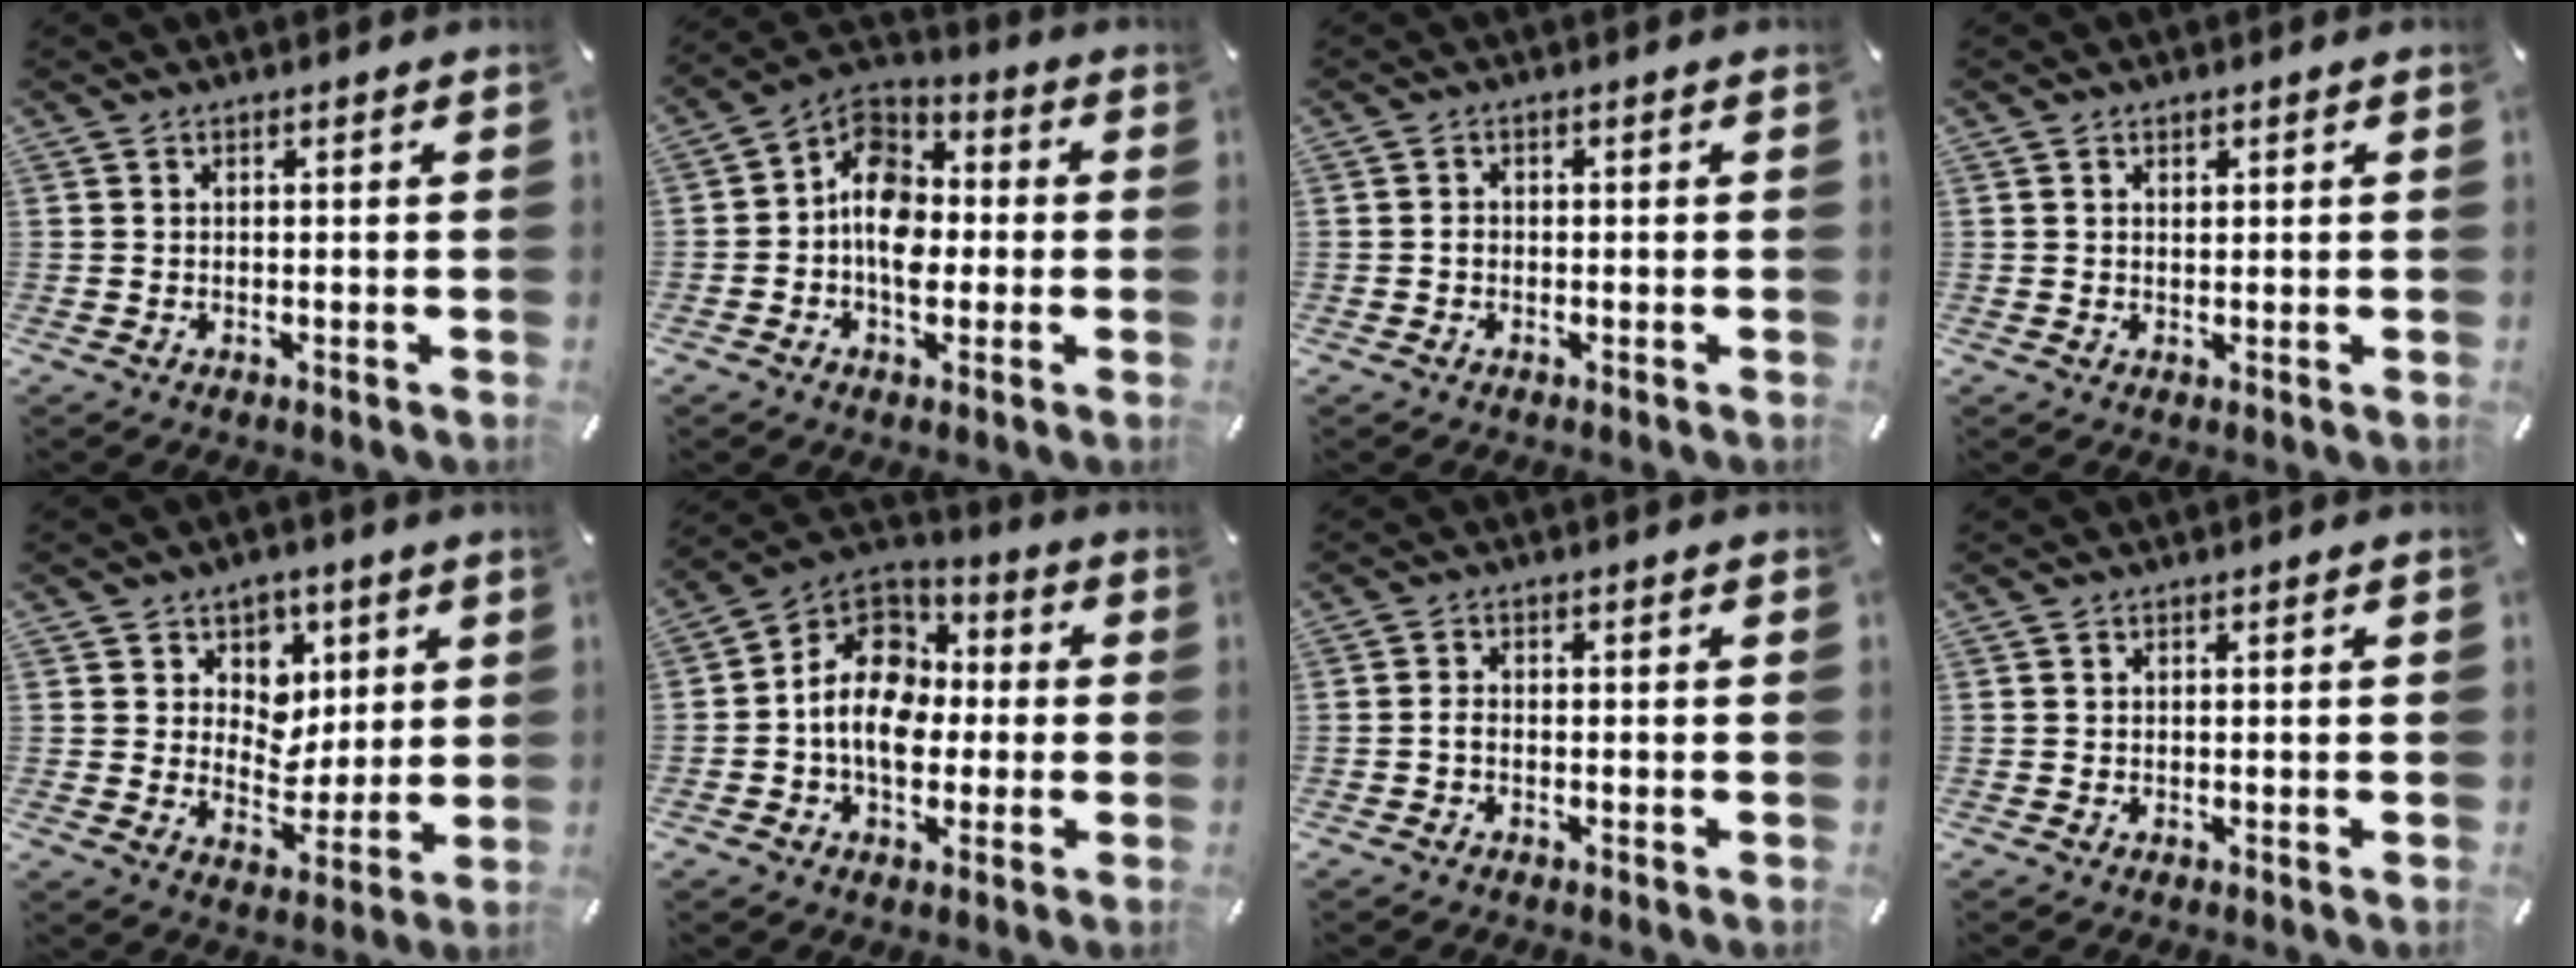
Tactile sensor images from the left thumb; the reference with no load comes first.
{"total": 11.1, "force": [-2.4, 8.3, 6.9], "torque": [-0.133, 0.015, -0.046]}
{"total": 1.3, "force": [-0.3, 1.1, 0.7], "torque": [-0.014, 0.005, -0.008]}
{"total": 1.0, "force": [0.4, 0.7, 0.5], "torque": [-0.003, 0.001, 0.005]}
{"total": 8.2, "force": [2.7, 7.6, 1.2], "torque": [-0.020, -0.028, 0.051]}
{"total": 13.8, "force": [-1.9, 11.0, 8.0], "torque": [-0.169, 0.018, -0.038]}
{"total": 1.6, "force": [-0.7, 0.9, 1.1], "torque": [-0.021, 0.003, -0.013]}
{"total": 0.0}